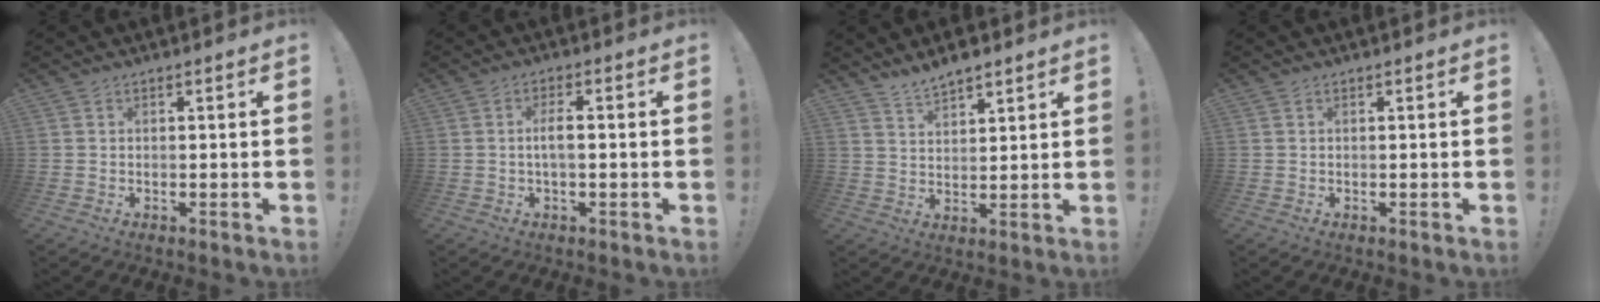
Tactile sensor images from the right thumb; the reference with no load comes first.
{"total": 4.0, "force": [-0.1, 1.0, 3.8], "torque": [-0.069, 0.000, -0.007]}
{"total": 5.6, "force": [4.9, 1.7, 2.1], "torque": [-0.030, -0.030, 0.087]}
{"total": 0.0}